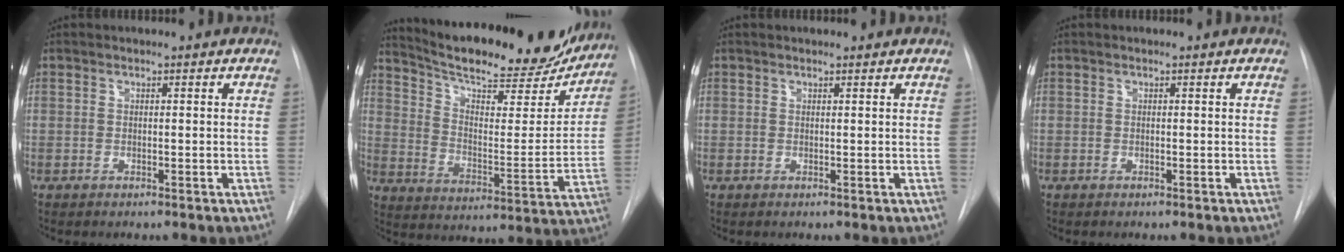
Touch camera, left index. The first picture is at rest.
{"total": 24.7, "force": [21.8, 5.3, 10.3], "torque": [-0.161, -0.027, 0.301]}
{"total": 1.2, "force": [1.2, 0.2, 0.2], "torque": [-0.009, 0.011, 0.016]}
{"total": 0.0}